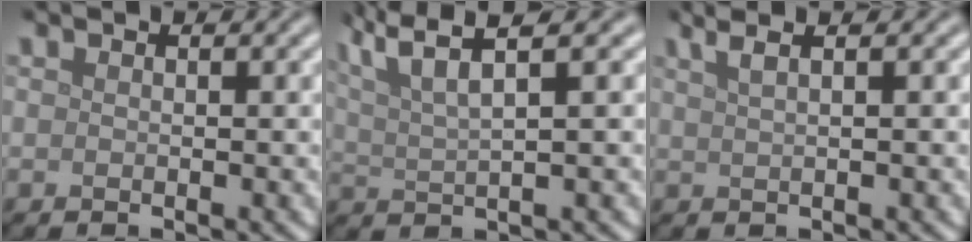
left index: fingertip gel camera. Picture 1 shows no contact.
{"total": 6.1, "force": [3.8, 1.3, 4.6], "torque": [-0.080, 0.020, 0.065]}
{"total": 4.5, "force": [2.7, 2.1, 3.0], "torque": [-0.025, 0.030, 0.014]}